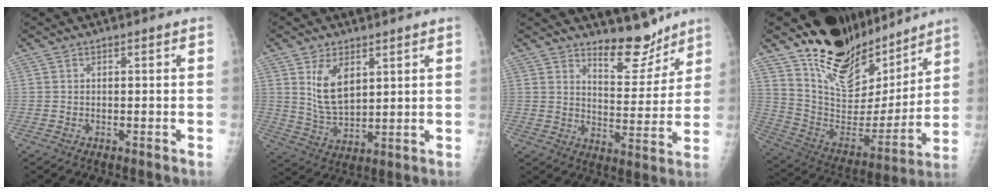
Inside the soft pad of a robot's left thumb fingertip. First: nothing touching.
{"total": 8.5, "force": [3.7, 4.5, 6.2], "torque": [-0.095, -0.025, 0.081]}
{"total": 9.1, "force": [7.9, 3.1, 3.4], "torque": [-0.020, -0.070, 0.130]}
{"total": 20.9, "force": [17.0, 9.2, 8.1], "torque": [-0.082, -0.112, 0.291]}